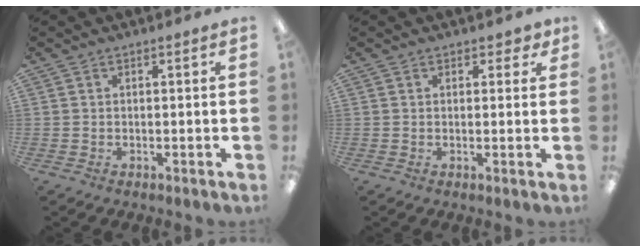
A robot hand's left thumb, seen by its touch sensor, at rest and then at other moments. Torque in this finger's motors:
{"motor_torque": [-0.11, 0.05, -0.31, 0.34, 0.04]}